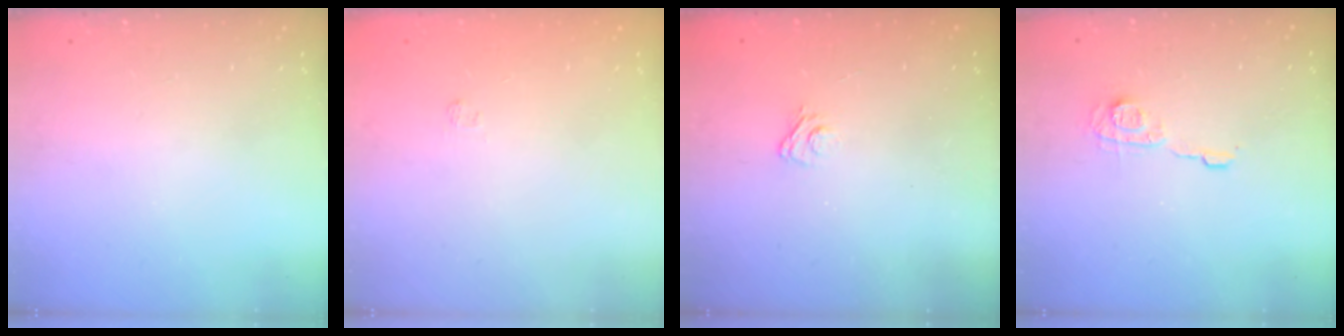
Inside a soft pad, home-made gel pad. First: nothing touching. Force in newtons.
{"total": 1.7, "press": 1.2, "slide": 1.1}
{"total": 2.9, "press": 2.6, "slide": 1.2}
{"total": 6.8, "press": 6.8, "slide": 0.2}